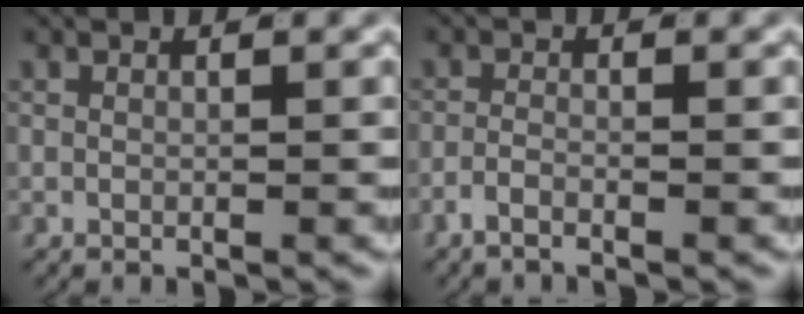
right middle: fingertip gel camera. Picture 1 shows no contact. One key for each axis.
{"total": 2.0, "fx": -1.7, "fy": 0.3, "fz": 1.0, "tx": -0.023, "ty": -0.002, "tz": -0.034}